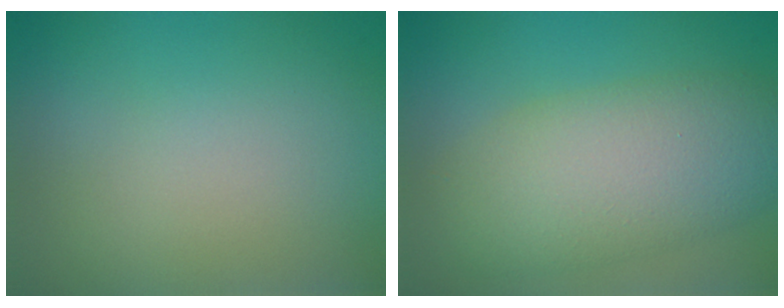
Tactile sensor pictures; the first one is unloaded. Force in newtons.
{"total": 7.3, "press": 7.3, "slide": 0.2}